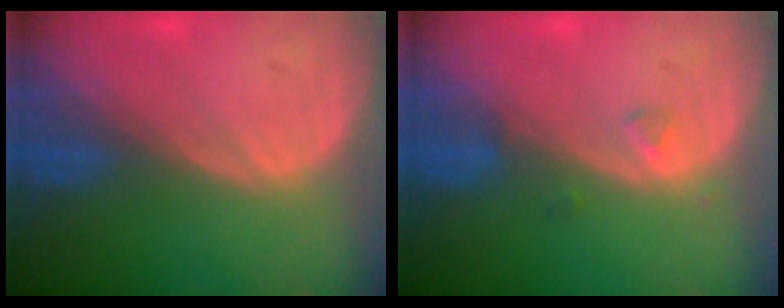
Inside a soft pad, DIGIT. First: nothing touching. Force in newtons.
{"total": 1.2, "press": 1.2, "slide": 0.1}